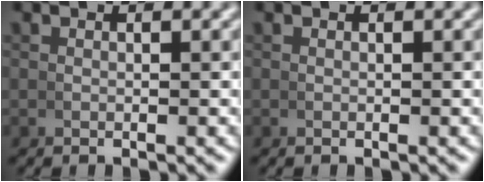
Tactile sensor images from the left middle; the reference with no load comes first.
{"total": 0.0}